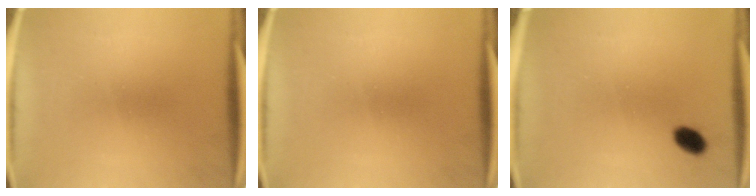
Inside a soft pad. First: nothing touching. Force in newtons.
{"total": 0.0}
{"total": 3.3}